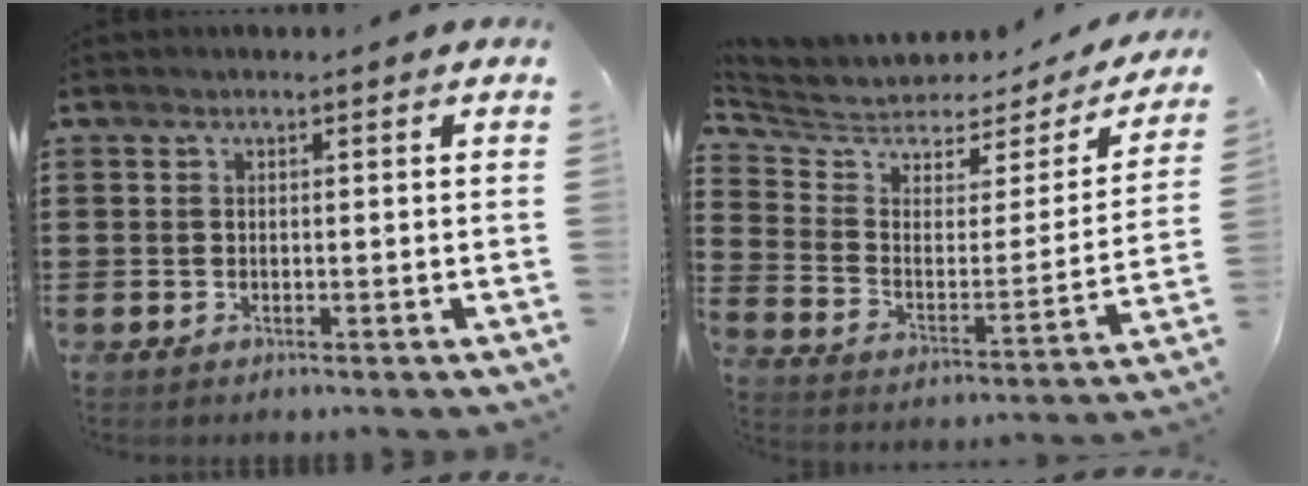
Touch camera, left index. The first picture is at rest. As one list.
[{"total": 4.4, "force": [3.7, 2.1, 0.8], "torque": [-0.047, -0.034, 0.059]}]